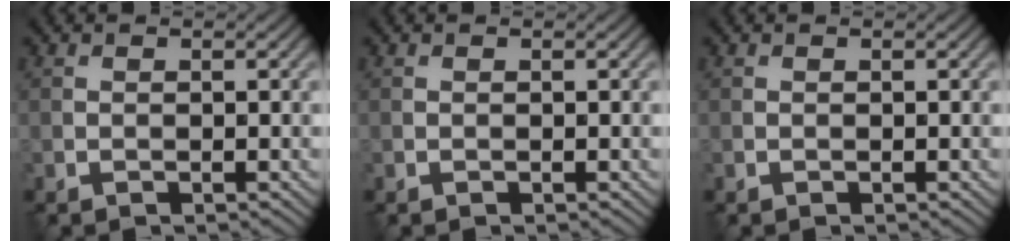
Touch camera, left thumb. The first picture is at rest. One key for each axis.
{"total": 0.0}
{"total": 0.0}